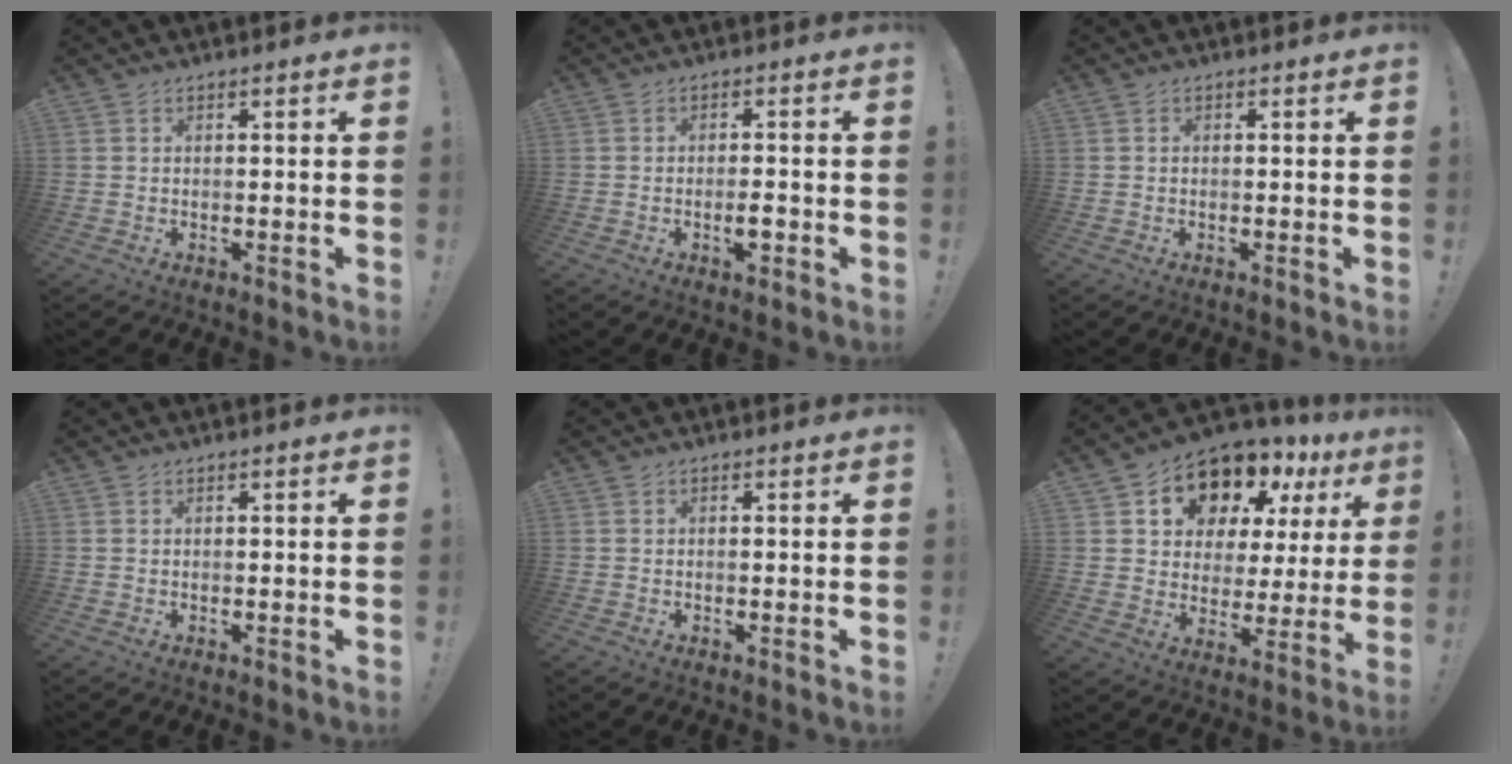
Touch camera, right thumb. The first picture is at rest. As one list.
[{"total": 3.4, "force": [-1.5, 1.1, 2.8], "torque": [-0.041, 0.006, -0.025]}, {"total": 0.0}, {"total": 0.0}, {"total": 0.0}, {"total": 13.3, "force": [10.1, 7.4, 4.4], "torque": [-0.071, -0.088, 0.189]}]